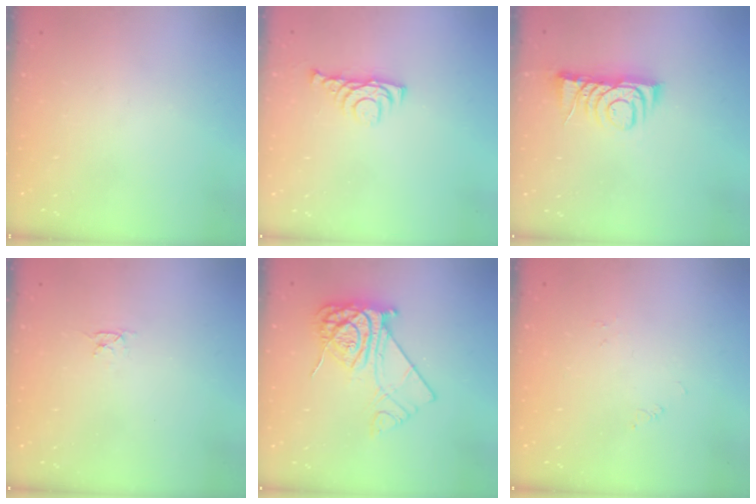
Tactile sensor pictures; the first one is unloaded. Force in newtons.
{"total": 5.5, "press": 5.4, "slide": 1.1}
{"total": 7.4, "press": 7.4, "slide": 0.1}
{"total": 2.8, "press": 2.8, "slide": 0.3}
{"total": 12.8, "press": 12.7, "slide": 1.2}
{"total": 0.0}